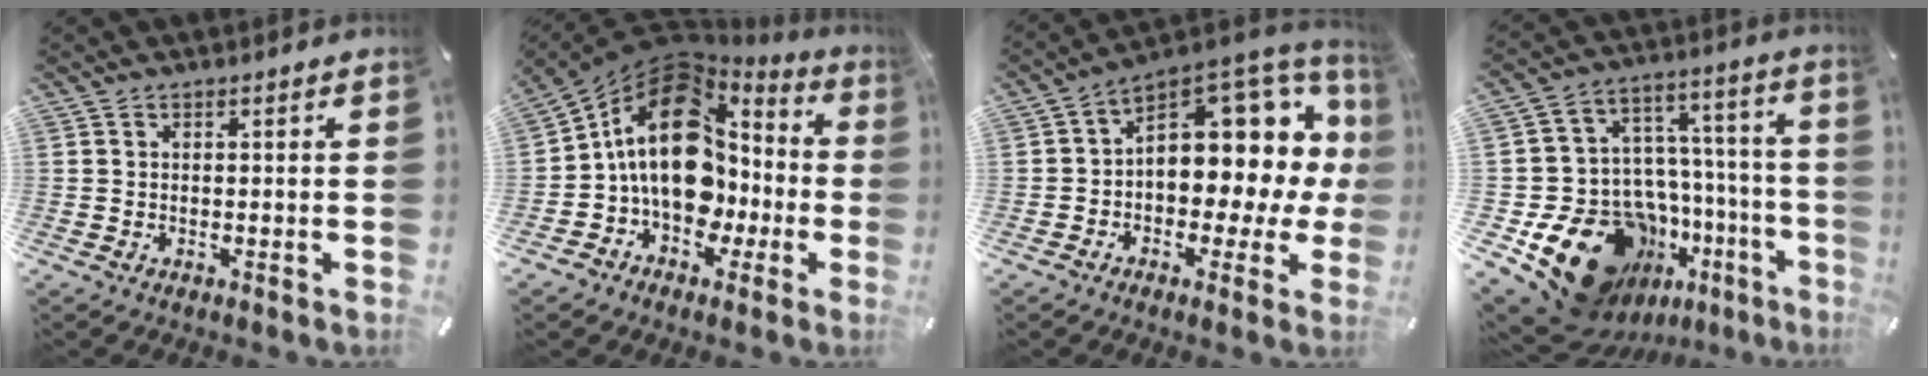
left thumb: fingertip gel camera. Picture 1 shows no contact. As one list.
[{"total": 19.1, "force": [1.3, 14.2, 12.8], "torque": [-0.216, -0.011, 0.026]}, {"total": 14.3, "force": [5.1, 9.5, 9.4], "torque": [-0.101, -0.066, 0.081]}, {"total": 21.7, "force": [-12.5, 13.7, 11.3], "torque": [-0.182, 0.038, -0.180]}]